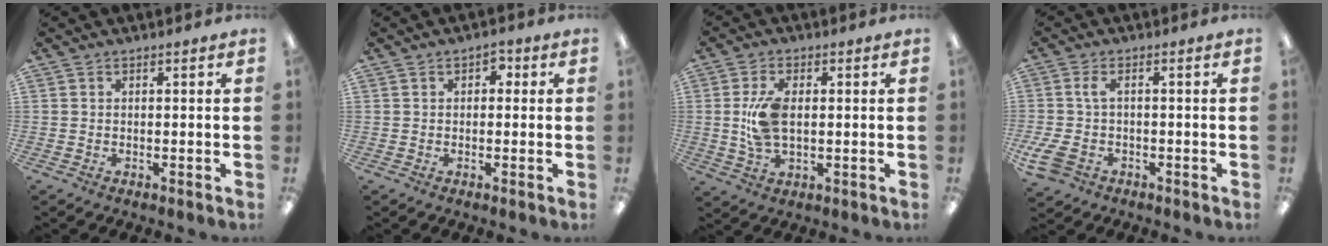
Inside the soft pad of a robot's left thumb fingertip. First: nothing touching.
{"total": 2.0, "force": [0.3, 1.5, 1.2], "torque": [-0.016, 0.005, 0.002]}
{"total": 10.0, "force": [0.7, 5.7, 8.2], "torque": [-0.168, 0.005, 0.010]}
{"total": 6.4, "force": [-0.7, 3.8, 5.1], "torque": [-0.130, -0.001, -0.020]}